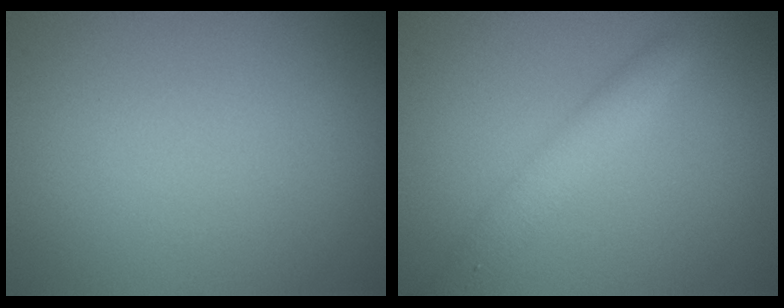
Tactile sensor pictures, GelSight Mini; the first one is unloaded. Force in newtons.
{"total": 2.8, "press": 2.8, "slide": 0.0}